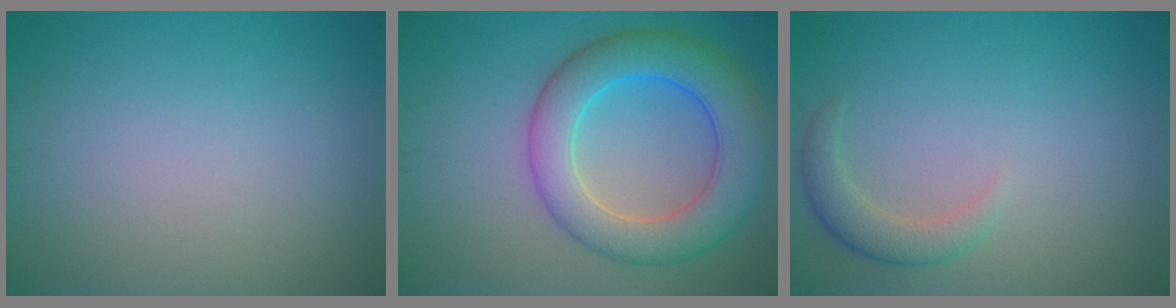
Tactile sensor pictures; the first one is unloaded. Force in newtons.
{"total": 8.0, "press": 8.0, "slide": 0.3}
{"total": 2.3, "press": 2.3, "slide": 0.3}